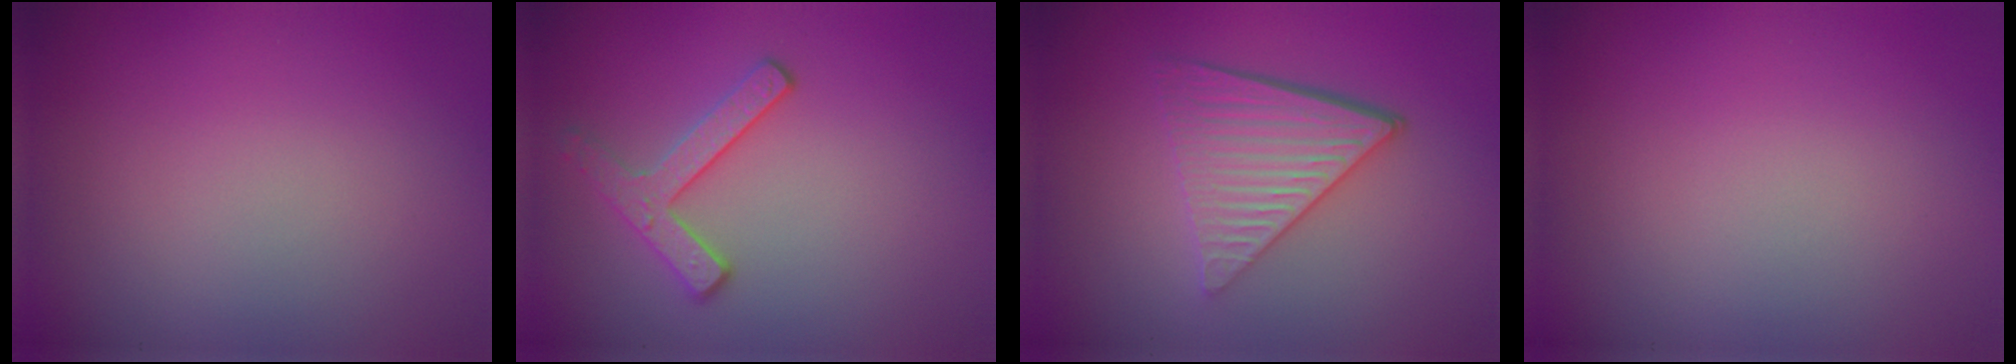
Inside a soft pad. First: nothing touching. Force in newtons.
{"total": 2.5, "press": 2.3, "slide": 0.9}
{"total": 5.2, "press": 3.8, "slide": 3.5}
{"total": 0.0}